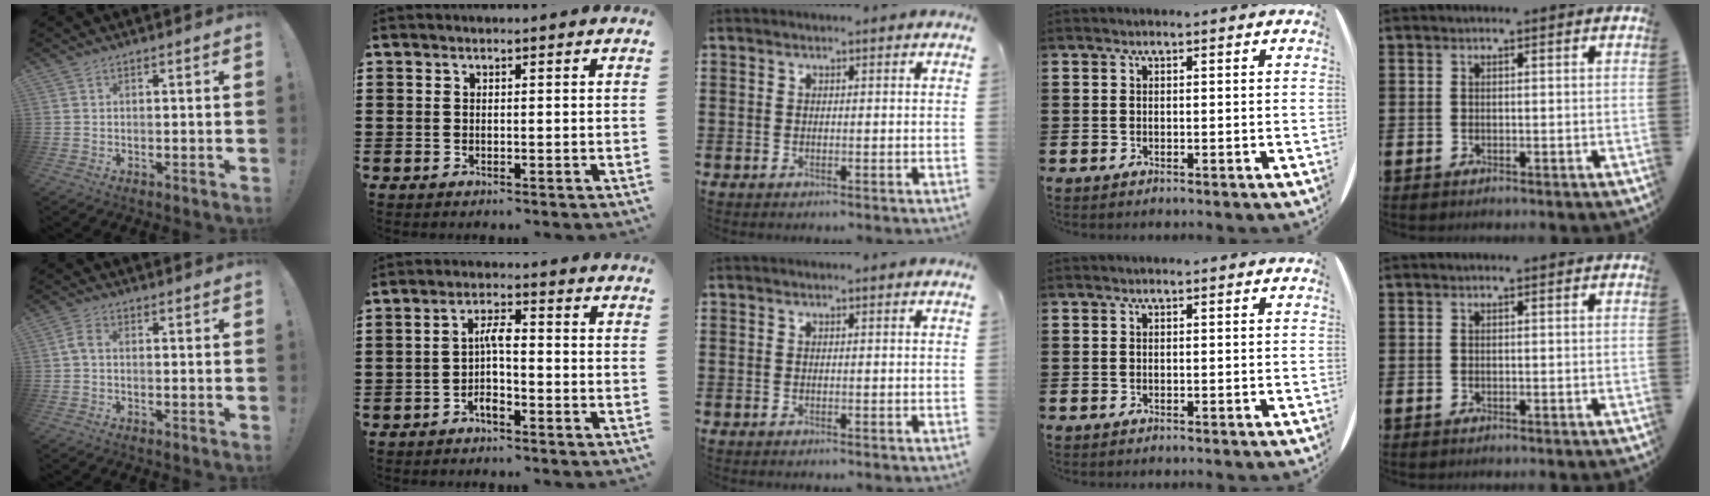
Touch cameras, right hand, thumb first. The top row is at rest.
{"thumb": {"total": 3.0, "force": [-0.2, 1.7, 2.5], "torque": [-0.053, 0.006, -0.002]}, "index": {"total": 4.1, "force": [-1.2, 1.2, 3.7], "torque": [-0.076, 0.006, -0.025]}}